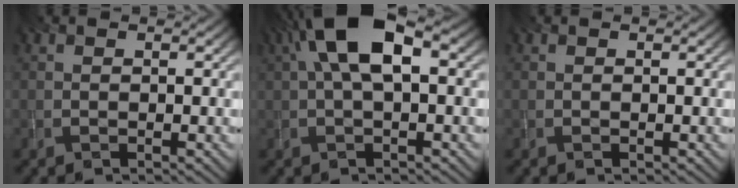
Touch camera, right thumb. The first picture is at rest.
{"total": 9.4, "force": [2.8, 3.8, 8.1], "torque": [-0.169, 0.024, 0.042]}
{"total": 0.0}